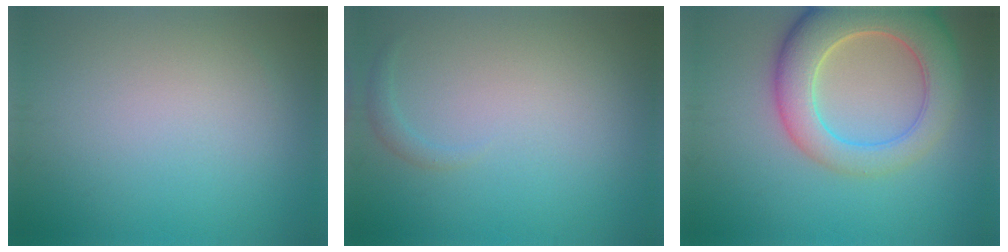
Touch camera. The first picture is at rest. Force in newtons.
{"total": 0.8, "press": 0.8, "slide": 0.1}
{"total": 8.7, "press": 8.7, "slide": 0.8}